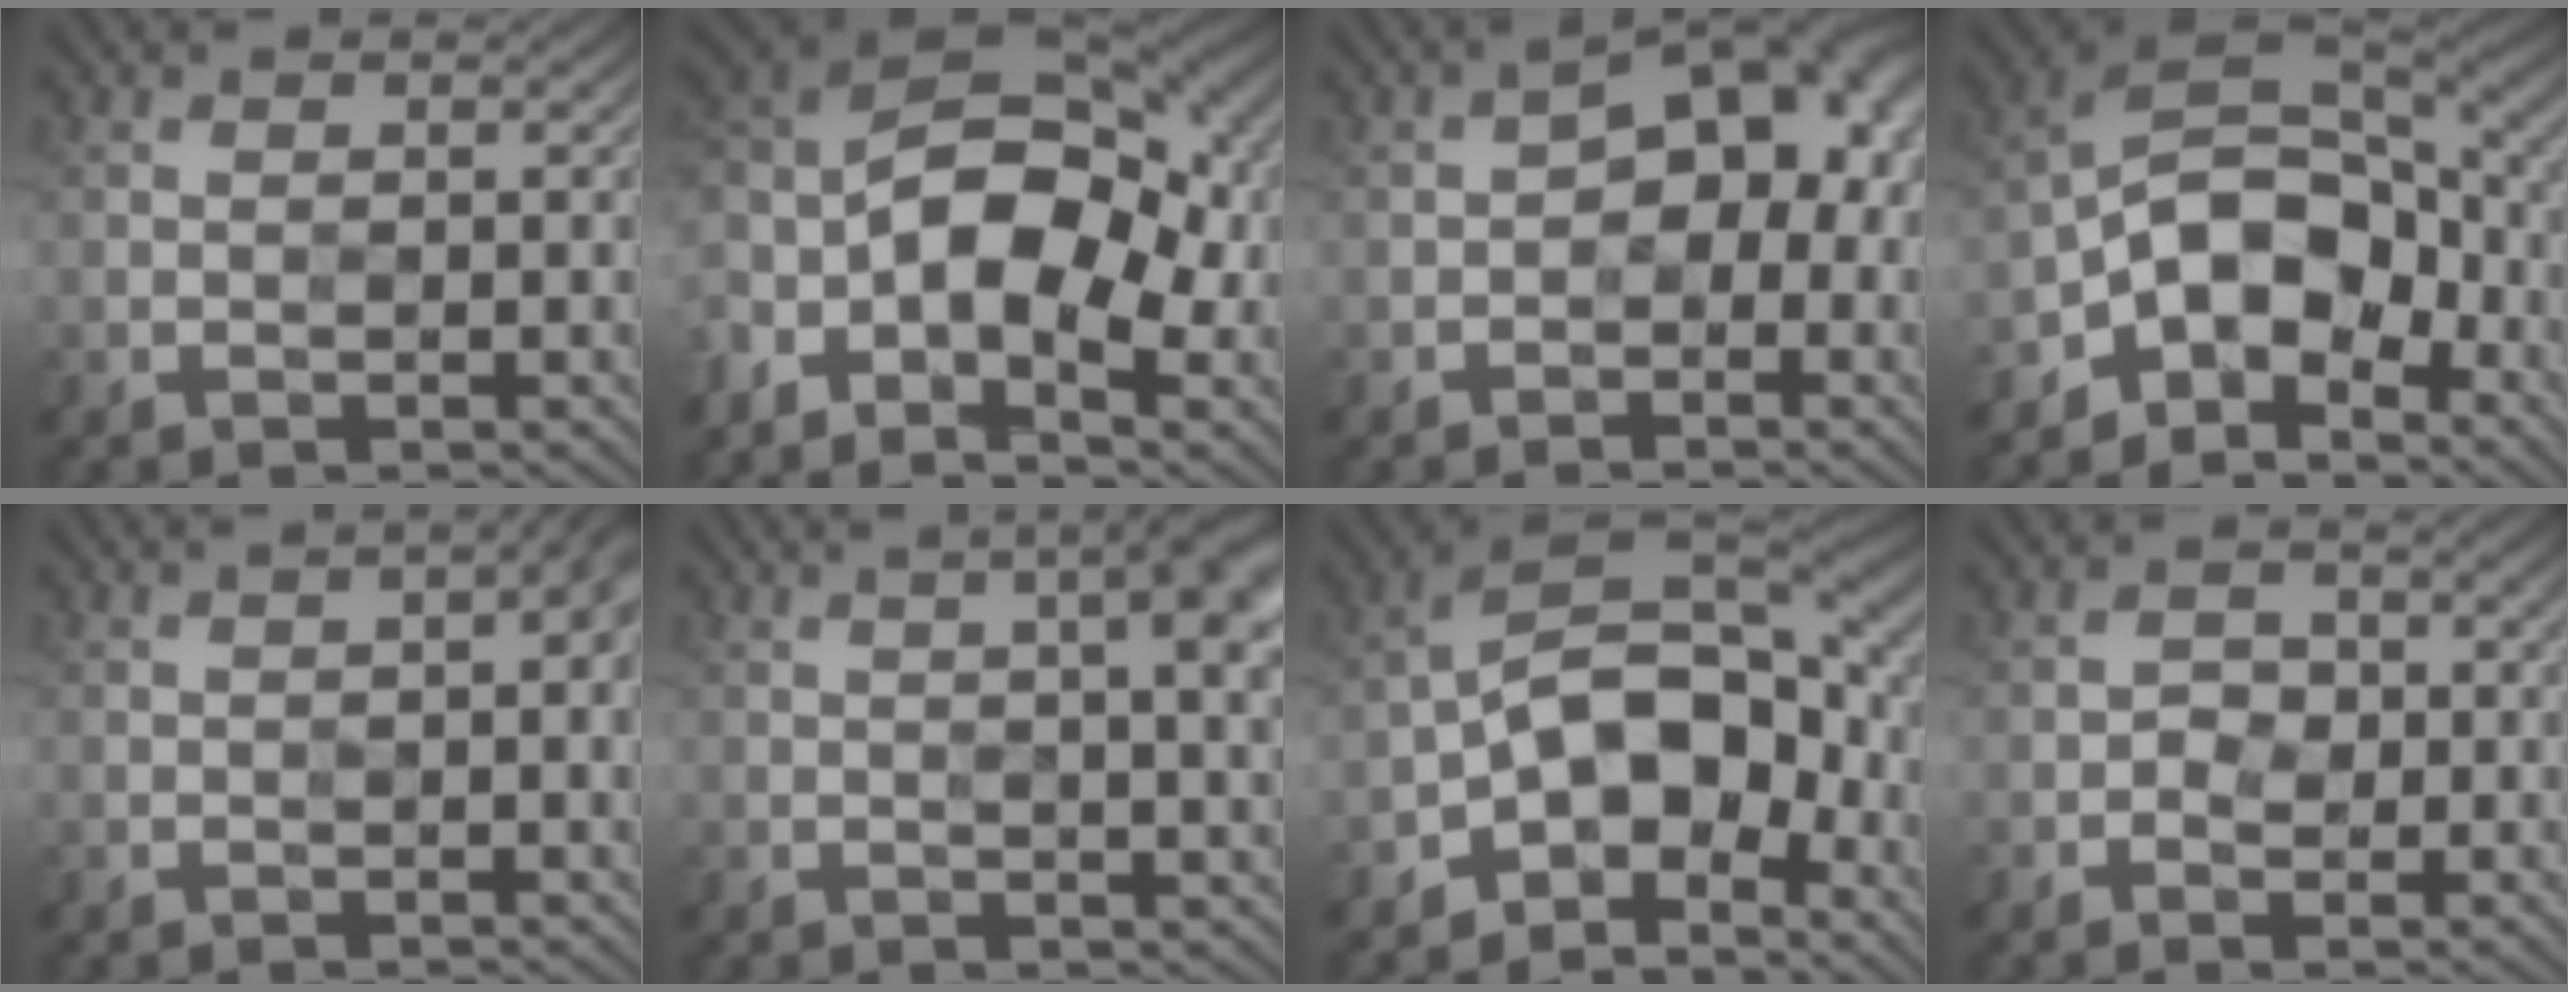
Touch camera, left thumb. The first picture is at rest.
{"total": 13.9, "force": [-4.5, 7.4, 10.8], "torque": [-0.224, -0.012, -0.082]}
{"total": 9.6, "force": [-0.3, 5.9, 7.6], "torque": [-0.083, 0.015, -0.016]}
{"total": 11.6, "force": [-4.8, 7.5, 7.5], "torque": [-0.117, -0.006, -0.105]}
{"total": 2.9, "force": [0.1, 0.5, 2.8], "torque": [-0.042, 0.006, 0.000]}
{"total": 8.6, "force": [2.9, 2.3, 7.7], "torque": [-0.074, 0.030, 0.027]}
{"total": 12.3, "force": [-4.5, 7.3, 8.9], "torque": [-0.131, -0.003, -0.098]}
{"total": 1.3, "force": [-0.4, 1.2, 0.4], "torque": [-0.003, -0.001, -0.012]}